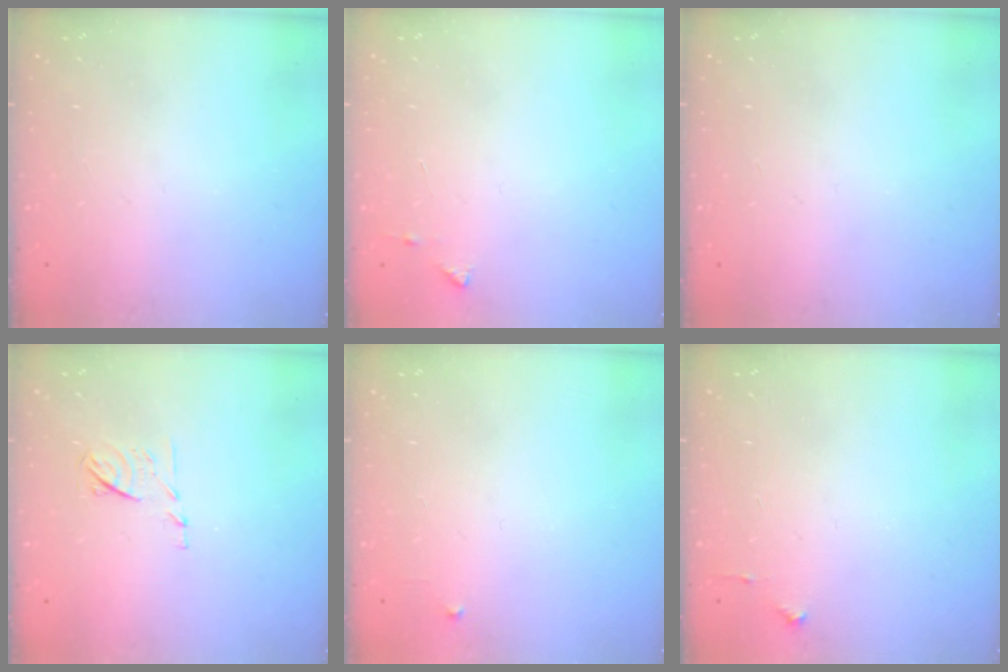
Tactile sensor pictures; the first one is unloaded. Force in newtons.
{"total": 4.1, "press": 4.1, "slide": 0.5}
{"total": 0.0}
{"total": 6.6, "press": 6.6, "slide": 0.9}
{"total": 2.4, "press": 2.3, "slide": 0.4}
{"total": 2.7, "press": 2.6, "slide": 0.4}